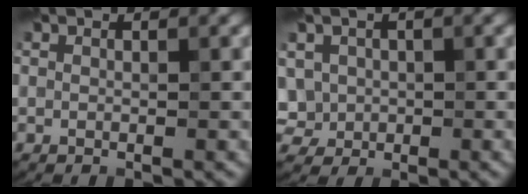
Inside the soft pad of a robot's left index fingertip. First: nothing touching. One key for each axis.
{"total": 4.0, "fx": 0.1, "fy": 3.5, "fz": 2.0, "tx": -0.044, "ty": 0.007, "tz": 0.002}